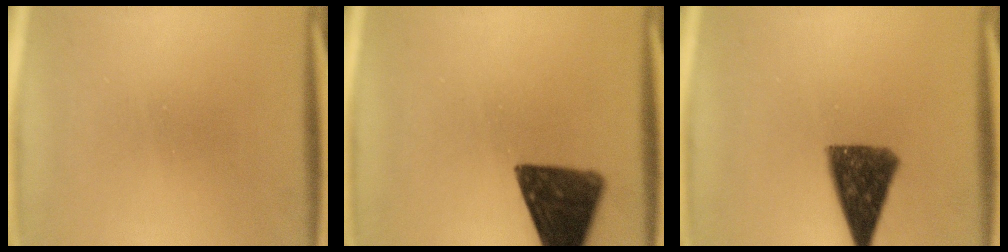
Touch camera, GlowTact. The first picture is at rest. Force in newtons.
{"total": 13.1}
{"total": 10.6}